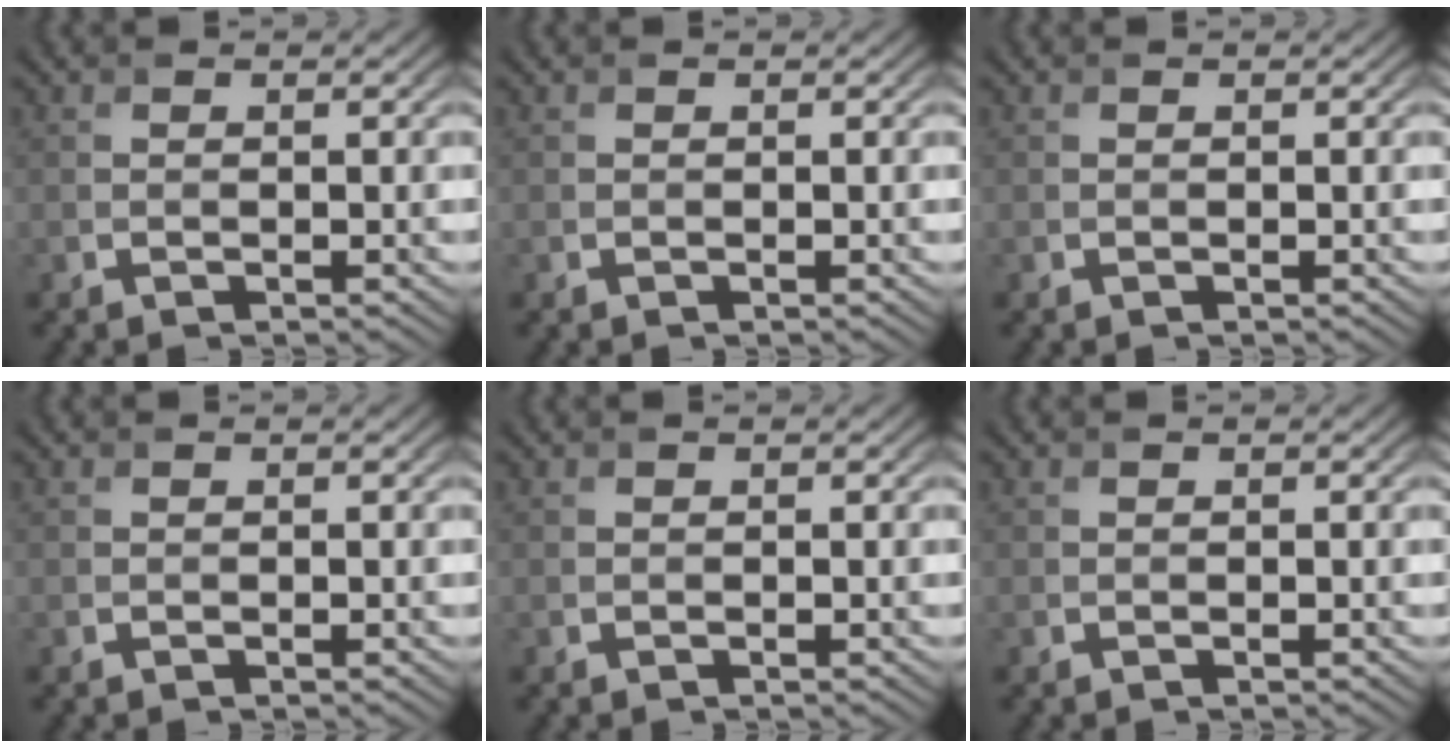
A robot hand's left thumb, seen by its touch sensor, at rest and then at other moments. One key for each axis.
{"total": 0.0}
{"total": 0.0}
{"total": 0.0}
{"total": 0.0}
{"total": 0.0}